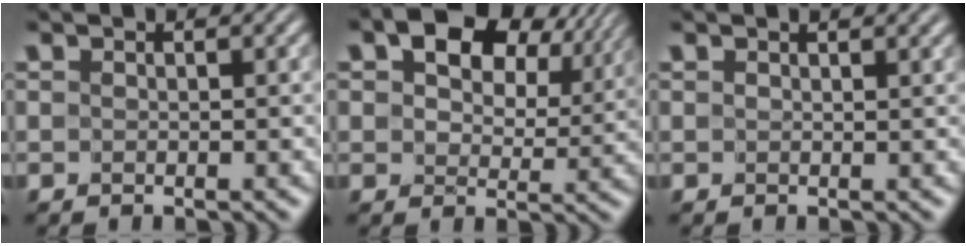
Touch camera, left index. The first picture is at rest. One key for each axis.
{"total": 8.6, "fx": 4.8, "fy": 4.9, "fz": 5.2, "tx": -0.088, "ty": 0.004, "tz": 0.078}
{"total": 0.8, "fx": 0.7, "fy": 0.0, "fz": 0.4, "tx": -0.004, "ty": 0.003, "tz": 0.009}